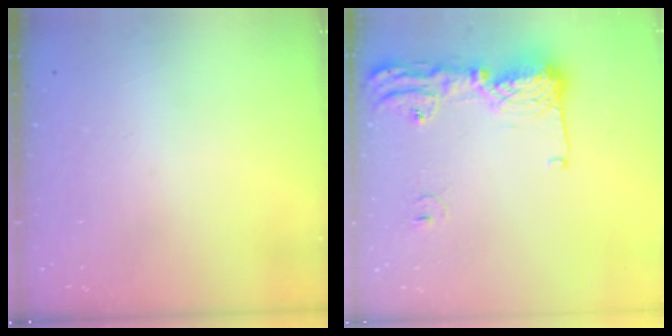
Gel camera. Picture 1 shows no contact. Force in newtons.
{"total": 16.1, "press": 16.1, "slide": 1.2}